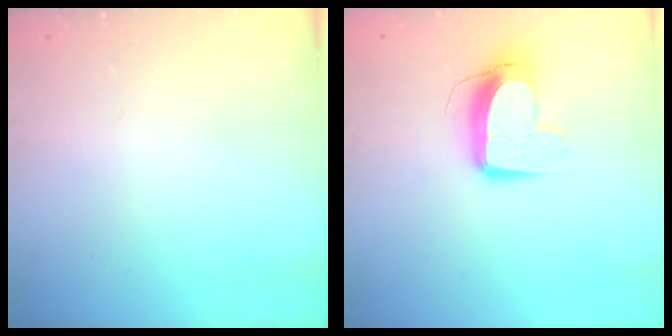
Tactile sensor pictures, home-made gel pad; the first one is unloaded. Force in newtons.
{"total": 10.6, "press": 10.6, "slide": 0.6}